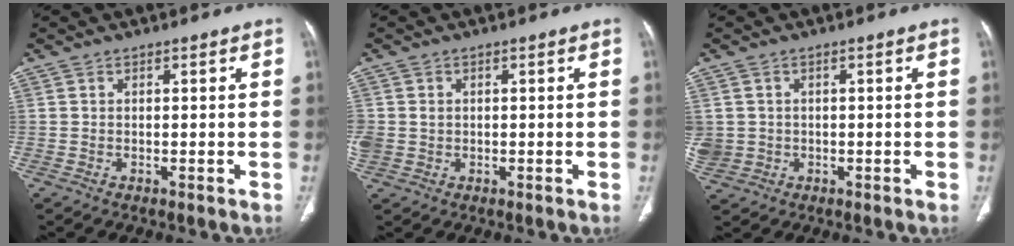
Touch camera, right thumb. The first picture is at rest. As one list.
[{"total": 3.3, "force": [0.1, 2.9, 1.7], "torque": [-0.046, 0.007, 0.012]}, {"total": 4.8, "force": [-0.2, 4.5, 1.7], "torque": [-0.044, 0.008, 0.011]}]